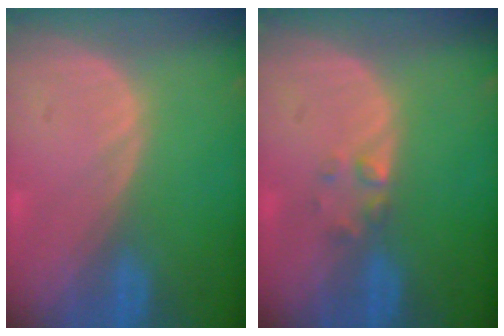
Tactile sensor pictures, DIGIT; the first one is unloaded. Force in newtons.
{"total": 1.7, "press": 1.7, "slide": 0.2}